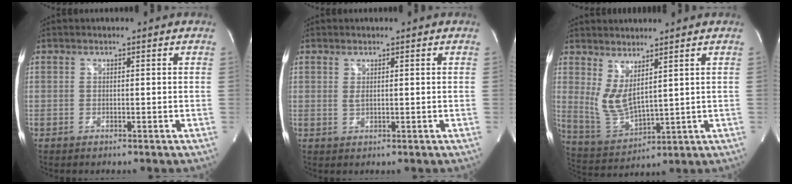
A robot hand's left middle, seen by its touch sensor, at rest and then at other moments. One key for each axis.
{"total": 0.9, "fx": 0.3, "fy": 0.3, "fz": 0.8, "tx": -0.019, "ty": -0.003, "tz": 0.010}
{"total": 6.8, "fx": 3.0, "fy": 2.0, "fz": 5.7, "tx": -0.132, "ty": -0.018, "tz": 0.080}